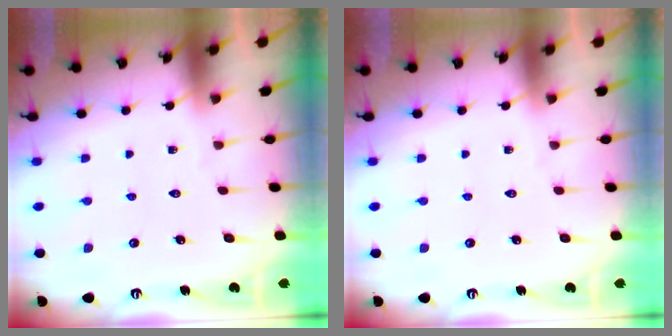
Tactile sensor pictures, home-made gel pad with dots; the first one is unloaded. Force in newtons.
{"total": 0.0}